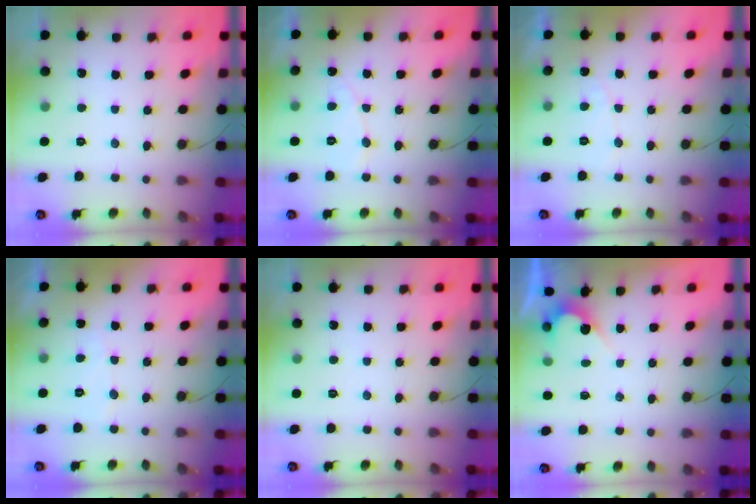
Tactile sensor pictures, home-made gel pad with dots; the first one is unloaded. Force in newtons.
{"total": 5.4, "press": 5.3, "slide": 0.4}
{"total": 4.2, "press": 4.2, "slide": 0.3}
{"total": 3.8, "press": 3.8, "slide": 0.2}
{"total": 0.0}
{"total": 2.7, "press": 2.7, "slide": 0.1}